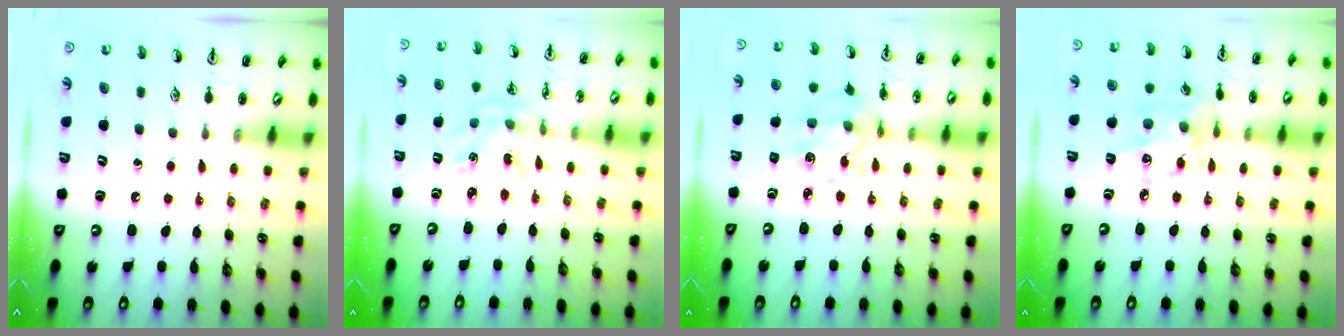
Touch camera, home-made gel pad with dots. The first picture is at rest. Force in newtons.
{"total": 1.4, "press": 1.4, "slide": 0.2}
{"total": 7.5, "press": 7.4, "slide": 1.6}
{"total": 8.6, "press": 8.6, "slide": 0.5}